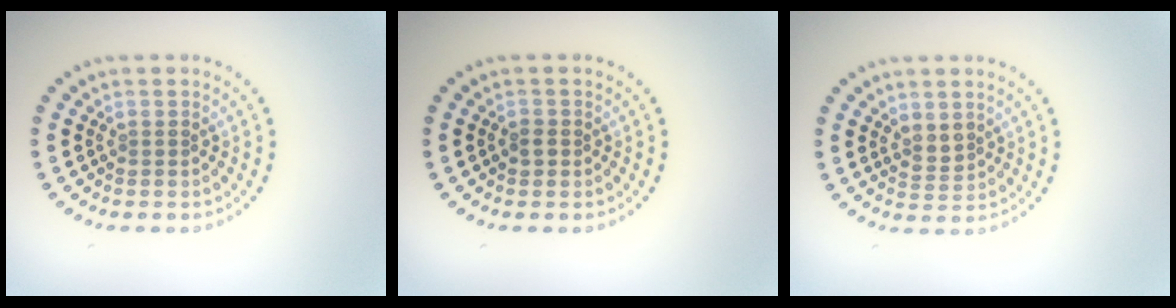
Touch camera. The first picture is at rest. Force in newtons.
{"total": 1.0, "press": 1.0, "slide": 0.1}
{"total": 1.6, "press": 1.4, "slide": 0.8}